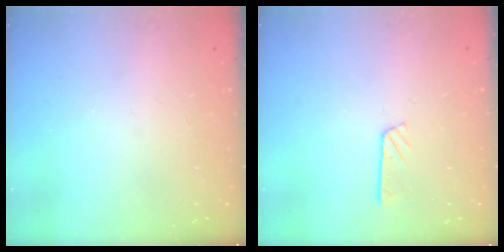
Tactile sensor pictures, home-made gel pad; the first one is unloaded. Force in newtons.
{"total": 3.6, "press": 3.6, "slide": 0.3}